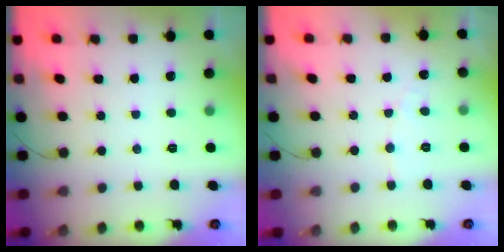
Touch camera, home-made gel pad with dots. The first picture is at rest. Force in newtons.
{"total": 3.3, "press": 3.3, "slide": 0.4}